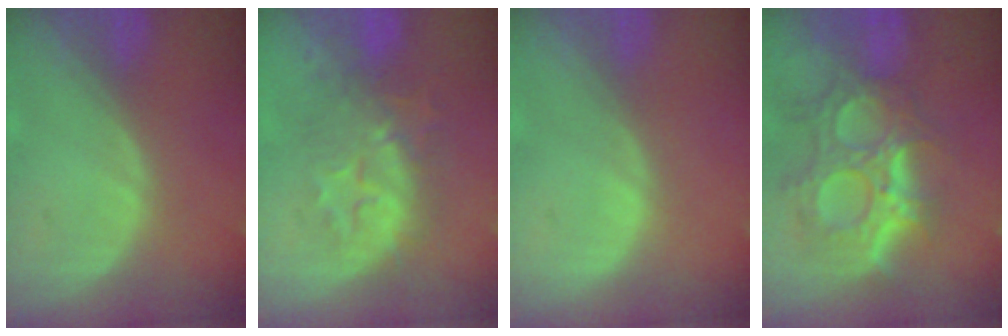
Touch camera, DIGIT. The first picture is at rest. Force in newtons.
{"total": 8.4, "press": 8.3, "slide": 1.4}
{"total": 0.0}
{"total": 11.9, "press": 10.7, "slide": 5.2}